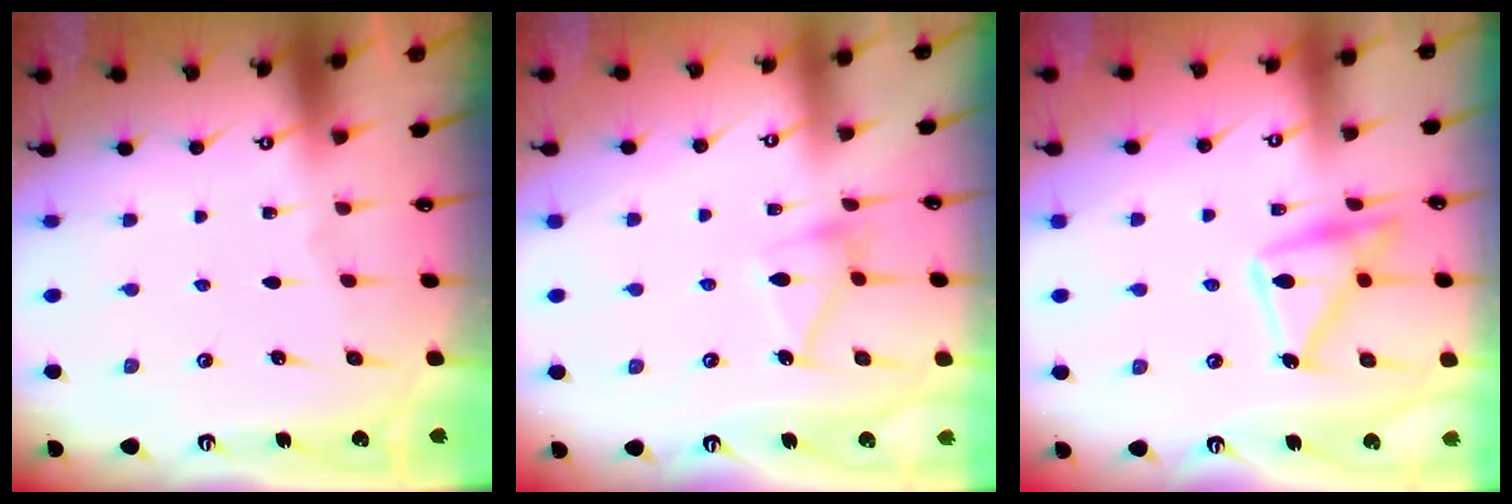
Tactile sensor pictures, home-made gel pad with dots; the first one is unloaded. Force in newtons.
{"total": 12.5, "press": 12.5, "slide": 0.3}
{"total": 16.1, "press": 16.1, "slide": 0.7}